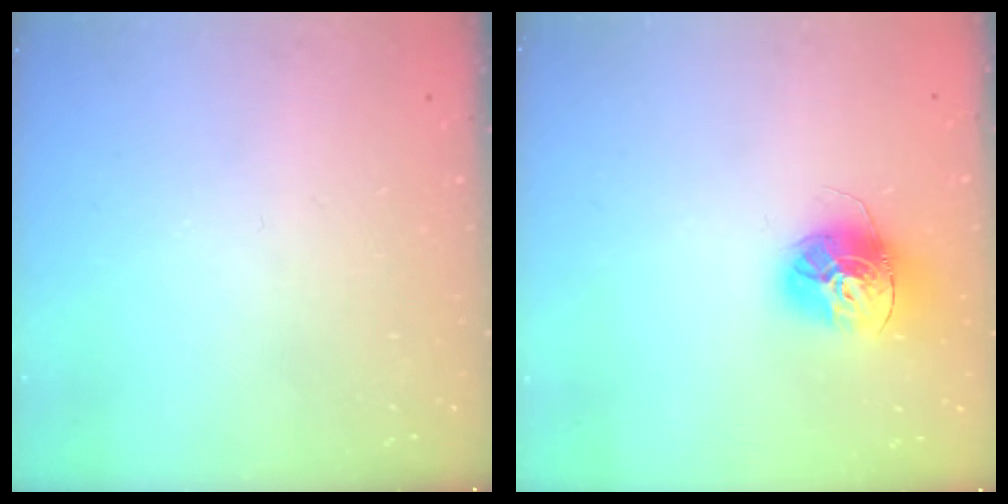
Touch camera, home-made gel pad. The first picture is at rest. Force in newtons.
{"total": 14.8, "press": 14.7, "slide": 1.4}